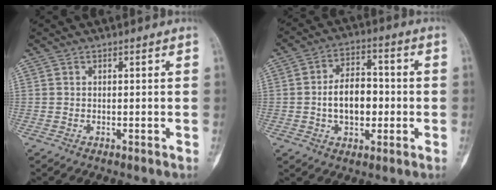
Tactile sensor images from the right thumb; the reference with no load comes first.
{"total": 10.3, "force": [-1.1, 6.5, 7.9], "torque": [-0.103, 0.022, -0.023]}